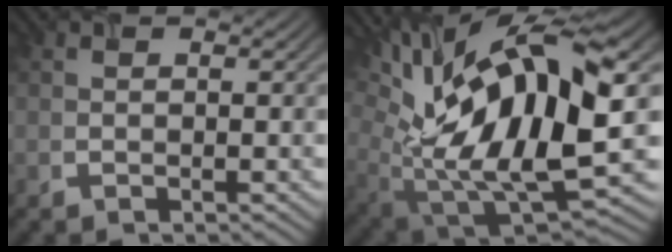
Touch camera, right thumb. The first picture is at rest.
{"total": 18.5, "force": [4.9, 8.1, 15.9], "torque": [-0.306, 0.007, 0.084]}